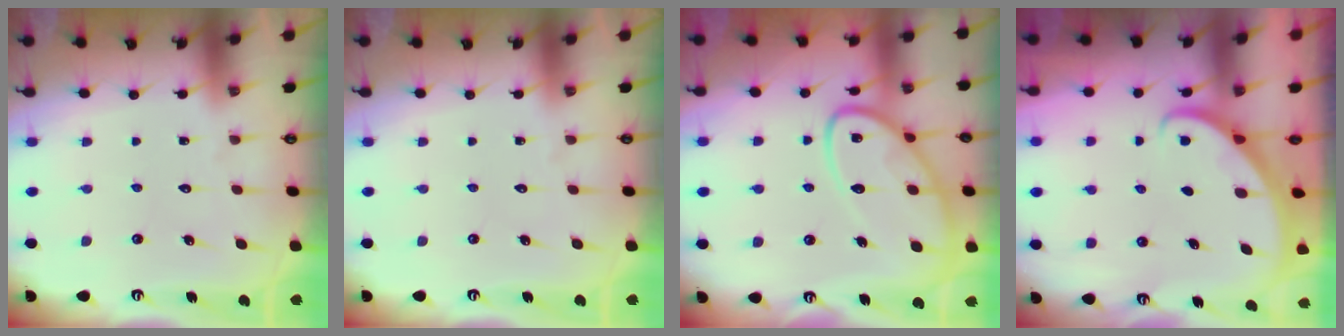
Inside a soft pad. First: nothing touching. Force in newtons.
{"total": 0.0}
{"total": 14.0, "press": 14.0, "slide": 1.2}
{"total": 2.9, "press": 2.9, "slide": 0.2}